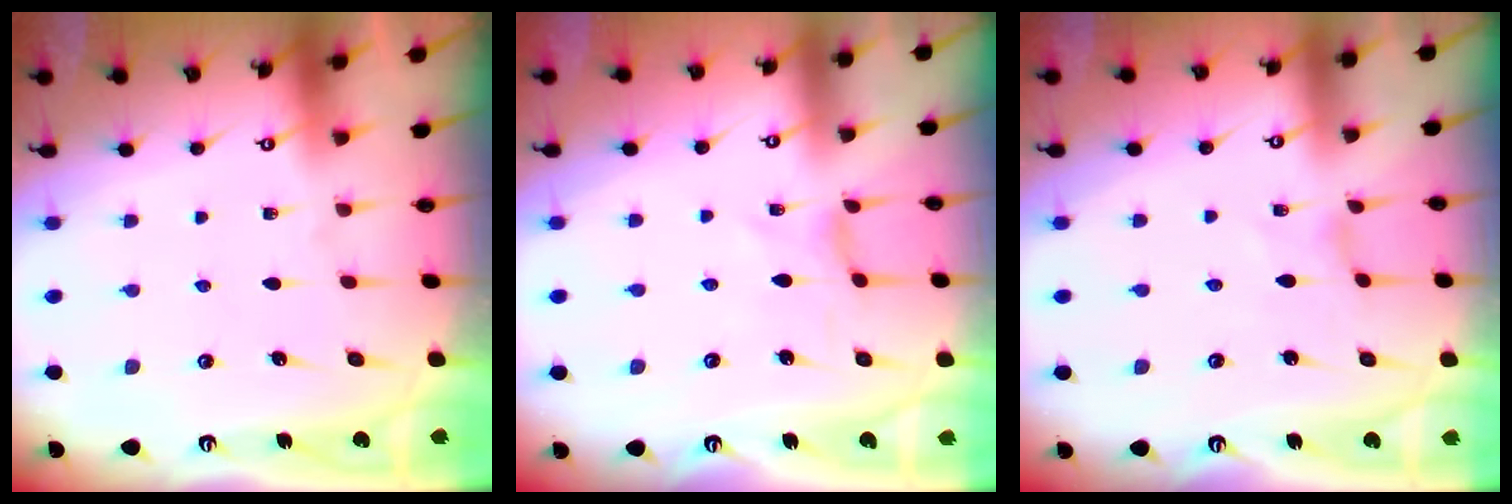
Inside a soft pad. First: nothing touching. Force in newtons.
{"total": 0.0}
{"total": 0.0}